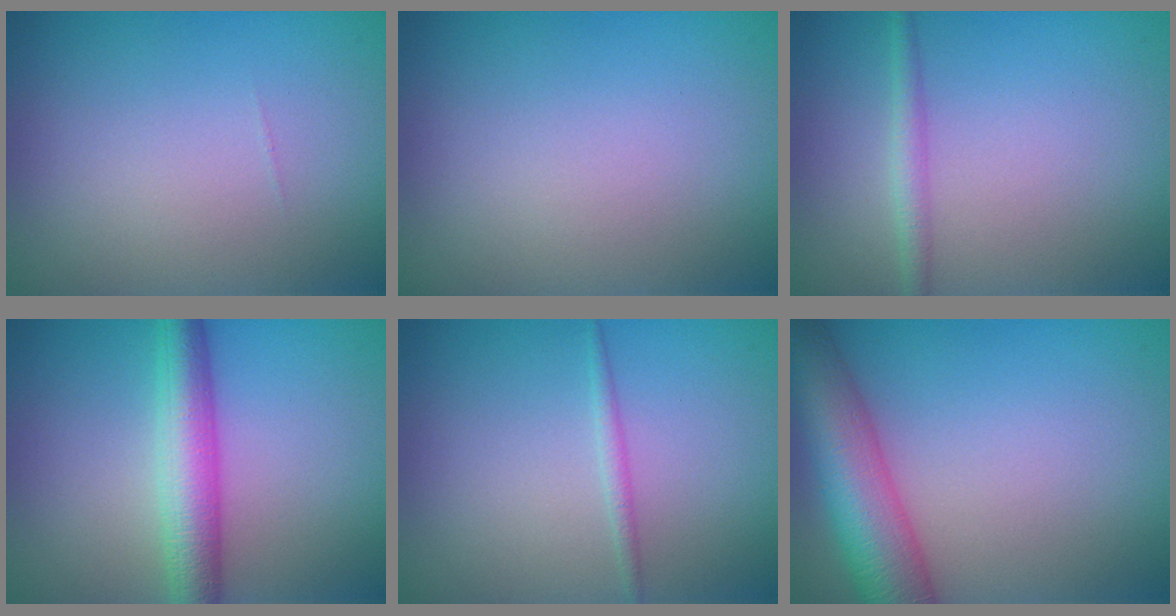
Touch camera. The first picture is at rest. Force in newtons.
{"total": 0.0}
{"total": 1.7, "press": 1.7, "slide": 0.1}
{"total": 5.0, "press": 5.0, "slide": 0.0}
{"total": 0.9, "press": 0.9, "slide": 0.0}
{"total": 8.4, "press": 8.4, "slide": 0.4}